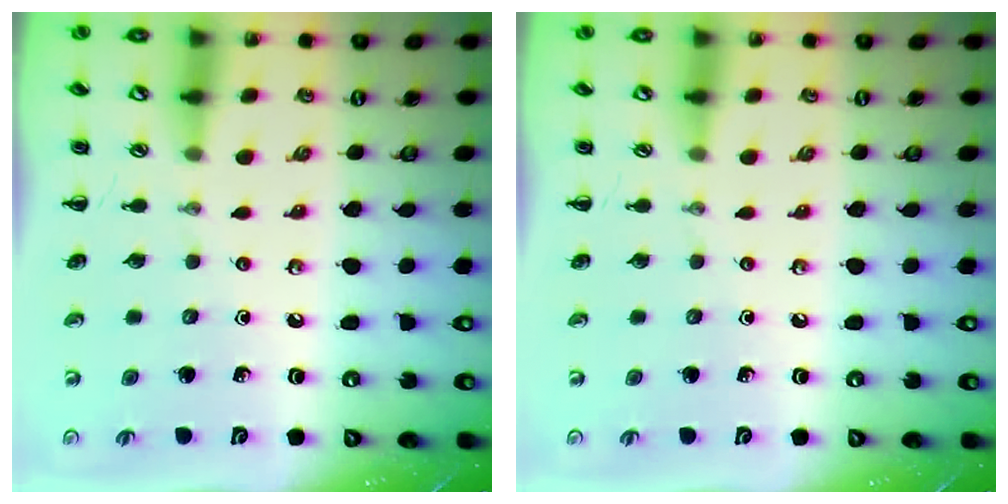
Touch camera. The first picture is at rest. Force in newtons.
{"total": 0.0}